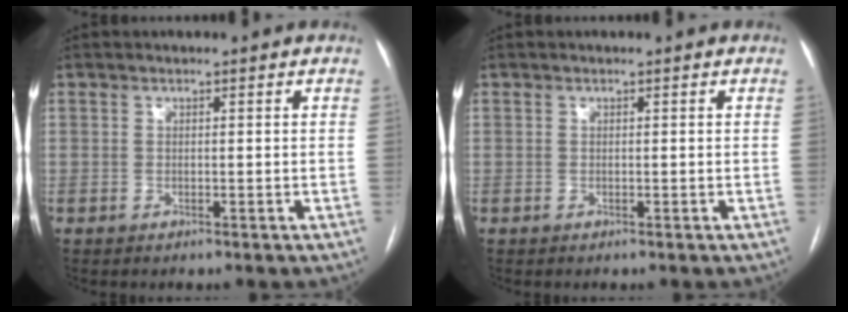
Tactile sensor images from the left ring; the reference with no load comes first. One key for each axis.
{"total": 0.0}